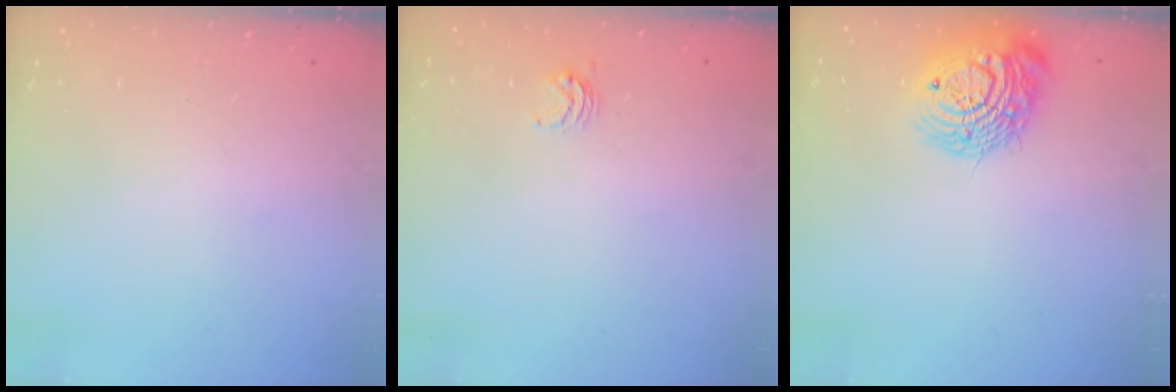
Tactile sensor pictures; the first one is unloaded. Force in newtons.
{"total": 3.5, "press": 3.5, "slide": 0.4}
{"total": 15.5, "press": 15.4, "slide": 1.4}